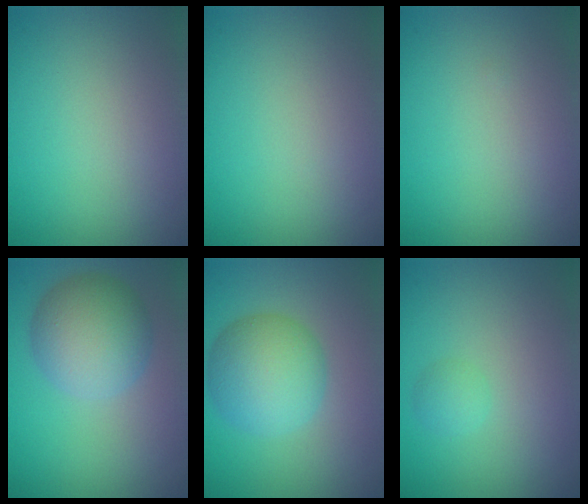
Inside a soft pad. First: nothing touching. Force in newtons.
{"total": 0.0}
{"total": 0.0}
{"total": 6.5, "press": 6.5, "slide": 0.1}
{"total": 6.2, "press": 6.2, "slide": 0.0}
{"total": 1.1, "press": 1.1, "slide": 0.0}